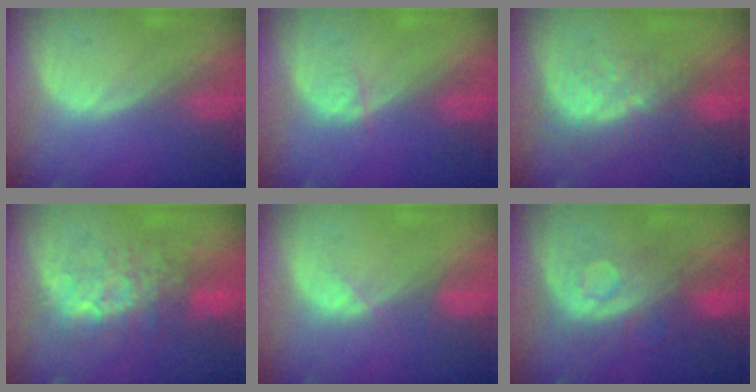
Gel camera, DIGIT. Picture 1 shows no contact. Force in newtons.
{"total": 1.2, "press": 1.2, "slide": 0.2}
{"total": 8.3, "press": 7.4, "slide": 3.7}
{"total": 8.4, "press": 8.0, "slide": 2.6}
{"total": 2.3, "press": 2.2, "slide": 0.7}
{"total": 7.7, "press": 7.6, "slide": 1.5}